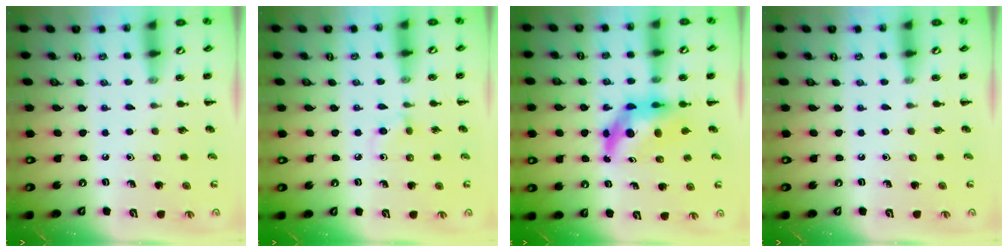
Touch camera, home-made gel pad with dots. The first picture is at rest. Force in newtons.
{"total": 4.1, "press": 3.7, "slide": 1.8}
{"total": 6.2, "press": 5.9, "slide": 2.0}
{"total": 0.0}